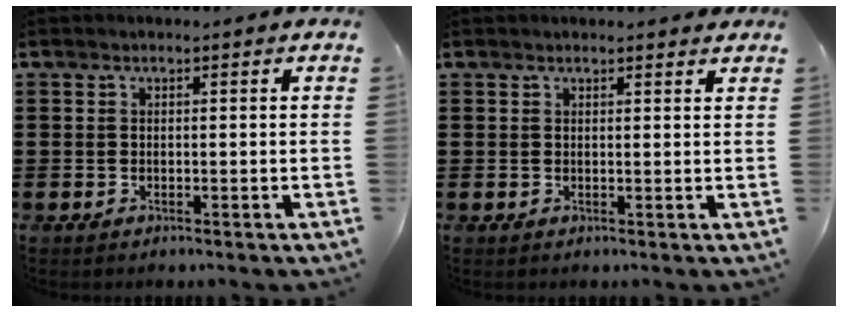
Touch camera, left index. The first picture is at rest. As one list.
[{"total": 1.3, "force": [1.2, 0.1, 0.4], "torque": [-0.010, 0.001, 0.024]}]